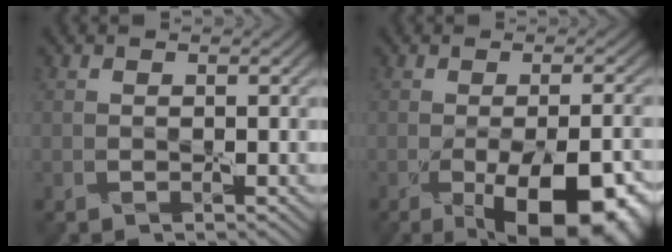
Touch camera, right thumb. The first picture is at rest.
{"total": 12.8, "force": [-5.4, 5.2, 10.4], "torque": [-0.148, -0.035, -0.057]}